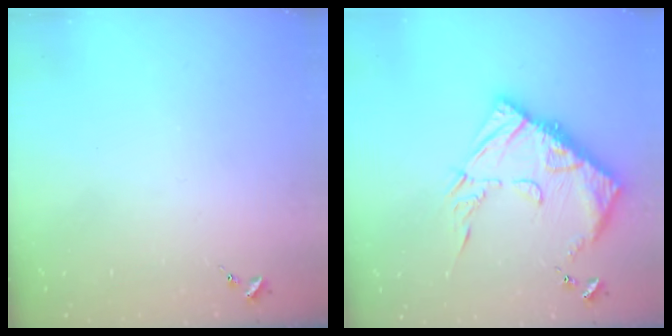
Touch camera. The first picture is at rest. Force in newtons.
{"total": 15.6, "press": 15.5, "slide": 1.4}